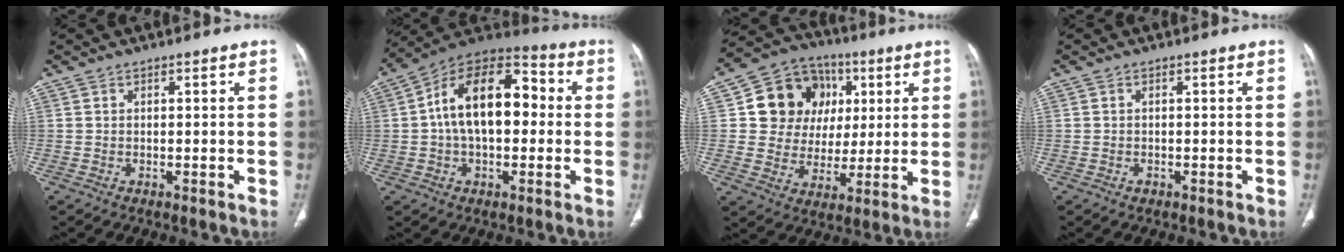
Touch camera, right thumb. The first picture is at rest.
{"total": 17.9, "force": [1.1, 10.5, 14.4], "torque": [-0.218, 0.043, 0.008]}
{"total": 15.3, "force": [3.8, 13.4, 6.3], "torque": [-0.063, 0.011, 0.070]}
{"total": 0.7, "force": [-0.5, 0.4, 0.3], "torque": [-0.004, 0.000, -0.007]}